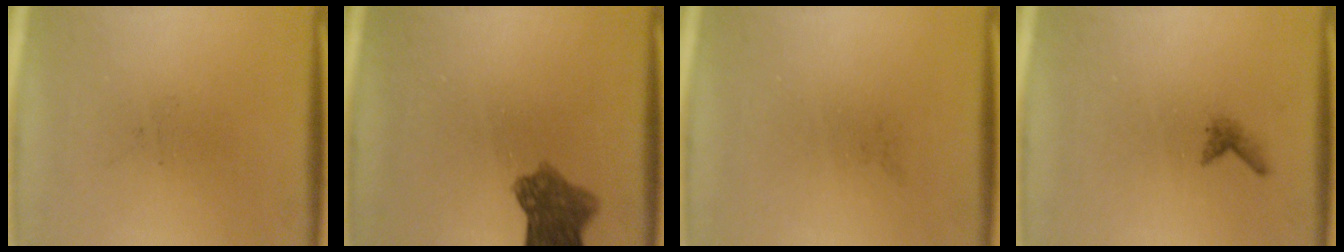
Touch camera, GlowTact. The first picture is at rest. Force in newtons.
{"total": 7.2}
{"total": 0.0}
{"total": 0.9}